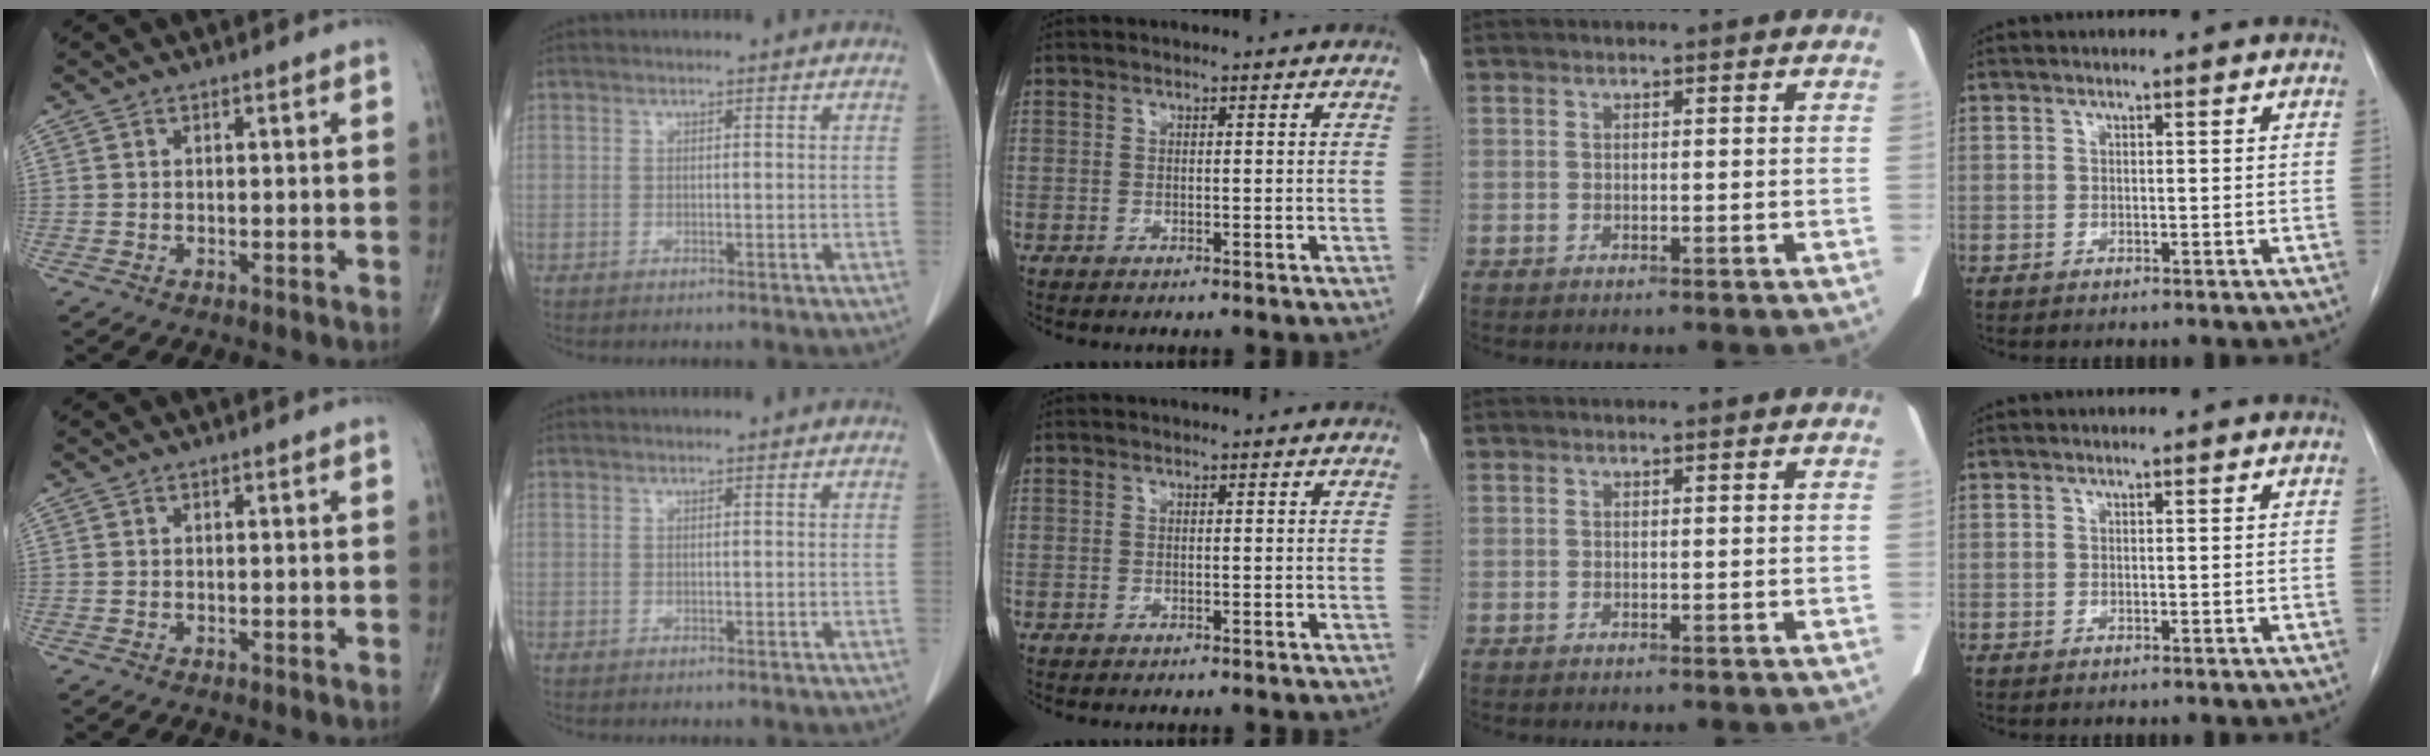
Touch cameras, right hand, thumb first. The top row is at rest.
{}